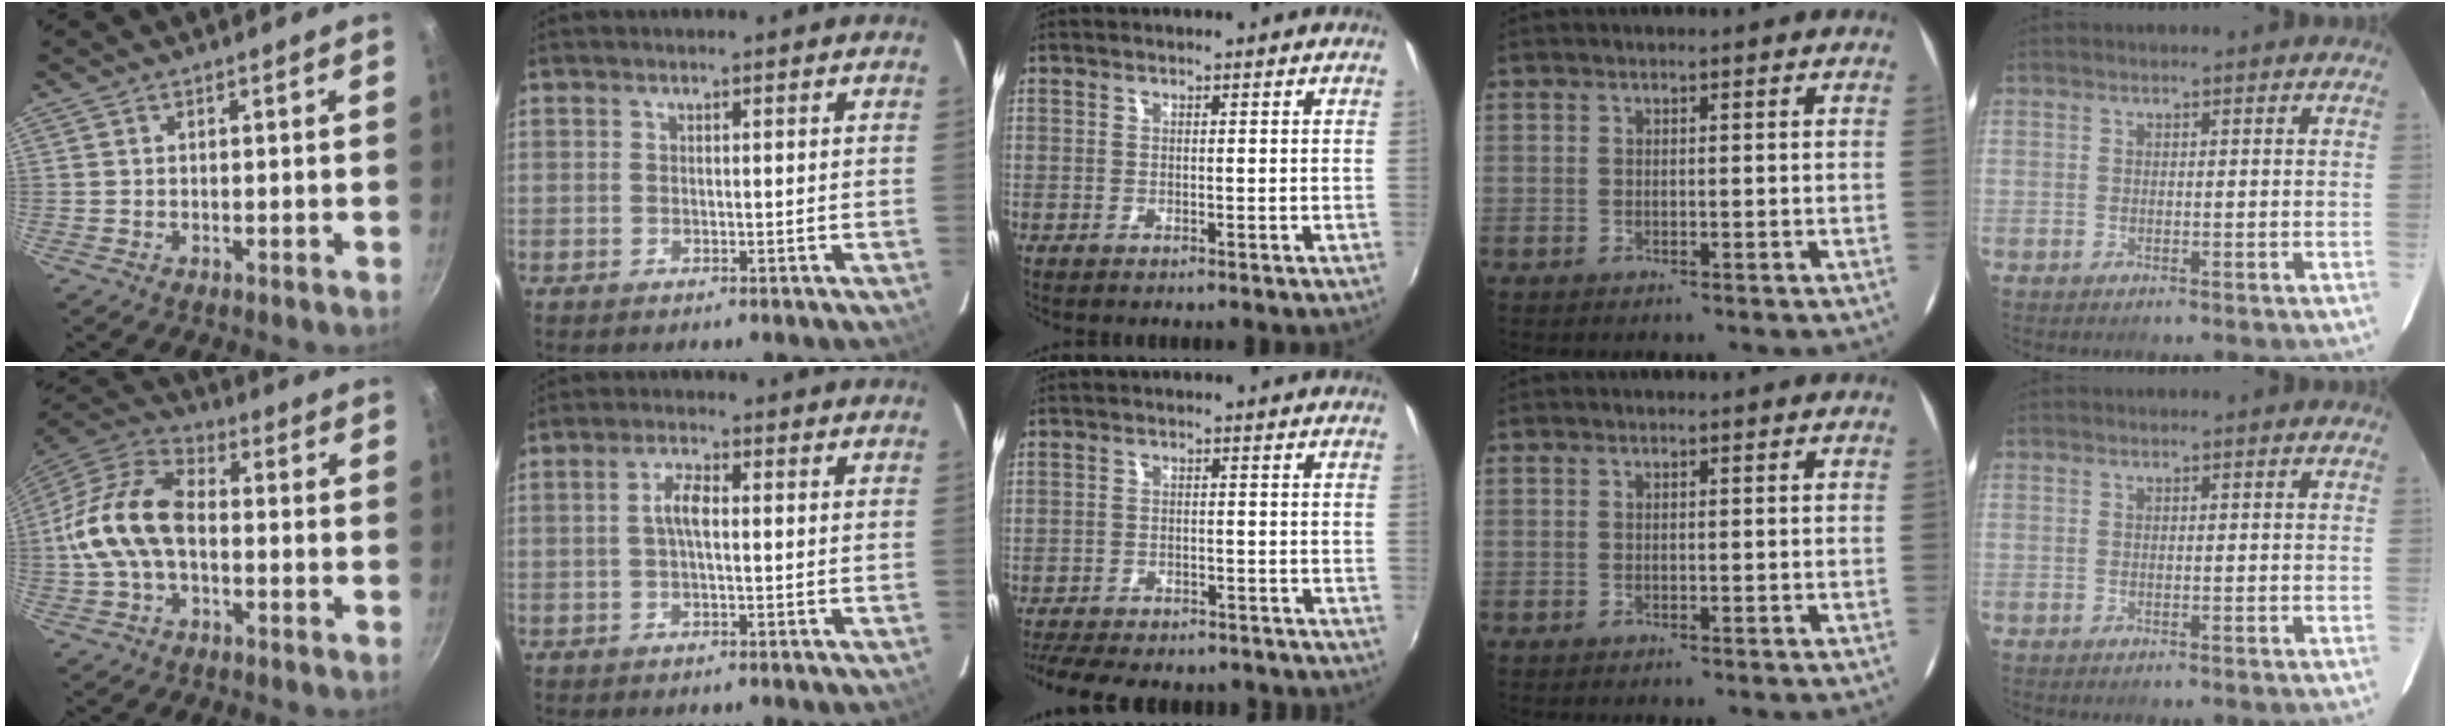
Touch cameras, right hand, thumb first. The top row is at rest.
{"thumb": {"total": 15.0, "force": [-1.4, 9.2, 11.8], "torque": [-0.209, 0.041, -0.042]}, "index": {"total": 3.4, "force": [0.0, 1.2, 3.2], "torque": [-0.064, 0.005, 0.002]}, "middle": {"total": 14.3, "force": [-12.2, 4.3, 6.1], "torque": [-0.138, -0.022, -0.168]}}